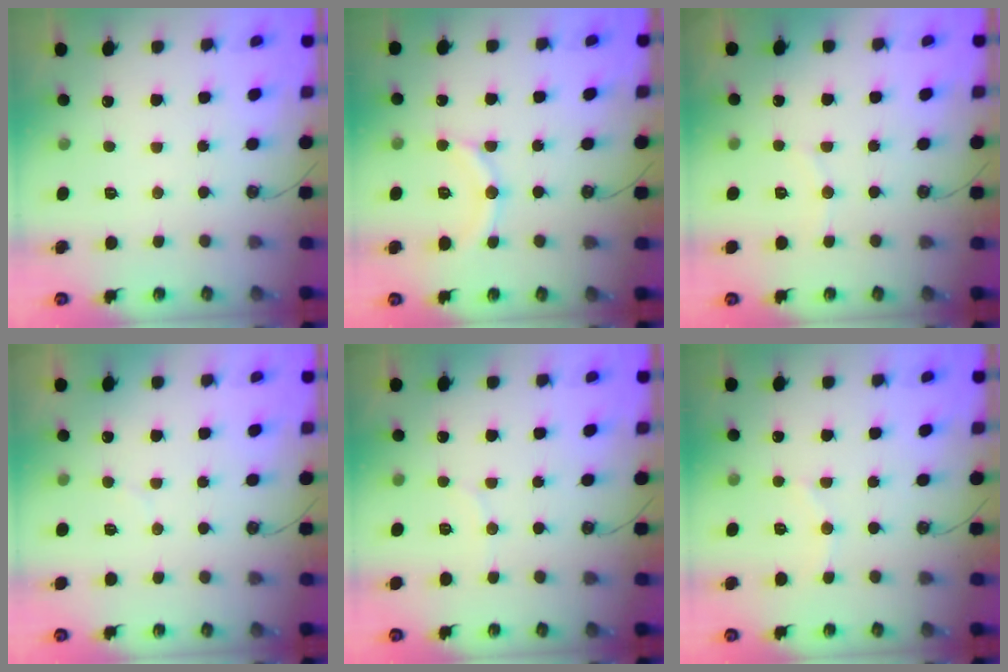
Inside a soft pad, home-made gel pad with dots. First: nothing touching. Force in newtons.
{"total": 11.8, "press": 11.8, "slide": 1.0}
{"total": 3.7, "press": 3.6, "slide": 0.9}
{"total": 3.5, "press": 3.5, "slide": 0.3}
{"total": 2.9, "press": 2.9, "slide": 0.3}
{"total": 6.8, "press": 6.8, "slide": 0.5}